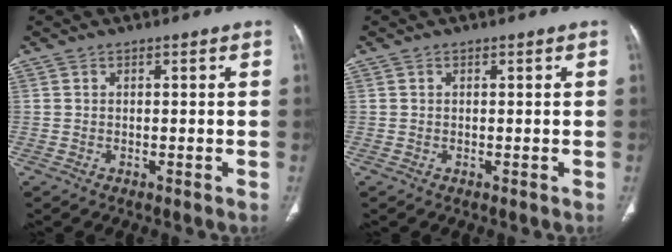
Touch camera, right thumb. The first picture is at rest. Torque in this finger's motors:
{"motor_torque": [-0.17, 0.06, -0.31, 0.24, 0.03]}